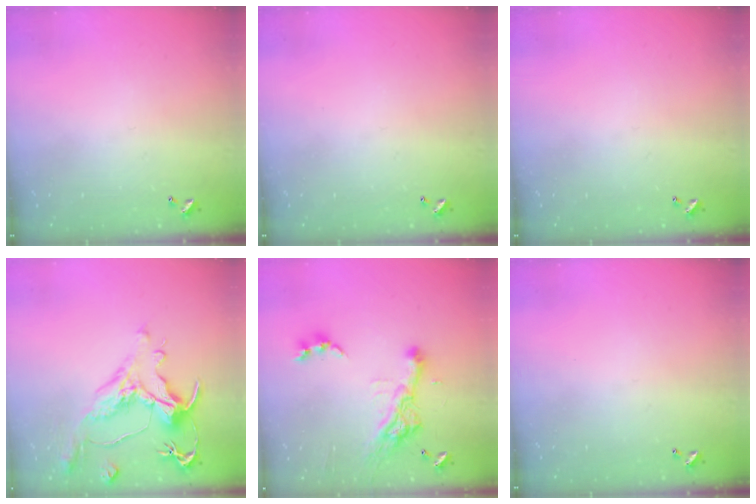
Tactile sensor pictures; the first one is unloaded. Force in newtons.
{"total": 0.0}
{"total": 0.0}
{"total": 1.7, "press": 0.9, "slide": 1.4}
{"total": 11.0, "press": 10.9, "slide": 1.4}
{"total": 0.0}